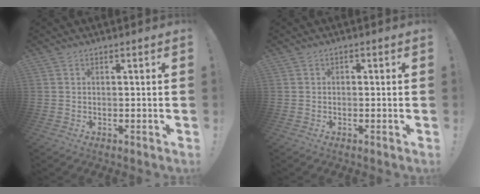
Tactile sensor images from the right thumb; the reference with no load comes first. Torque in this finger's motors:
{"motor_torque": [0.00, -0.11, -0.19, 0.02, 0.07]}